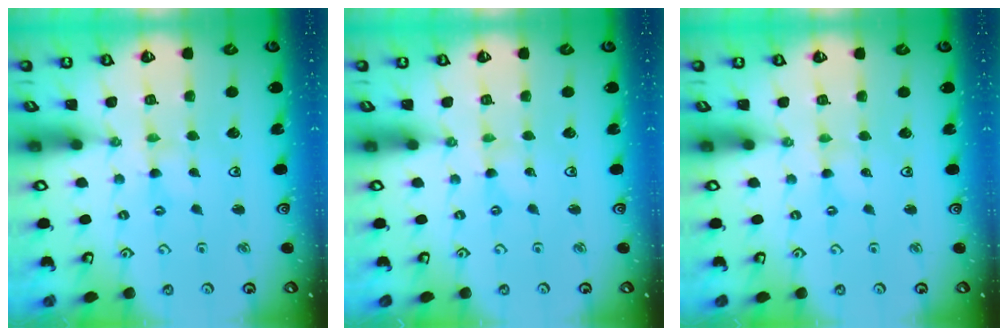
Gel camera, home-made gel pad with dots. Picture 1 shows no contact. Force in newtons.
{"total": 0.0}
{"total": 0.0}